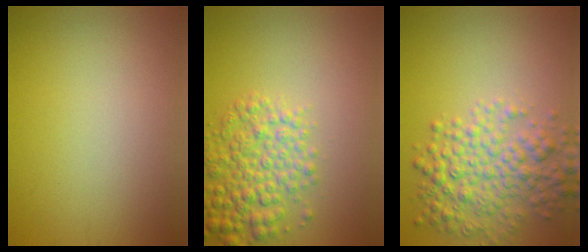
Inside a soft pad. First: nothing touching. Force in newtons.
{"total": 5.0, "press": 5.0, "slide": 0.1}
{"total": 5.7, "press": 5.7, "slide": 0.2}